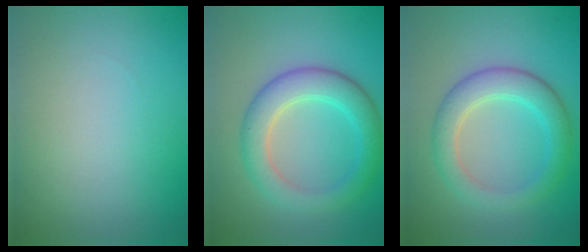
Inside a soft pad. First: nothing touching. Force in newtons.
{"total": 4.8, "press": 4.8, "slide": 0.1}
{"total": 5.3, "press": 5.3, "slide": 0.0}